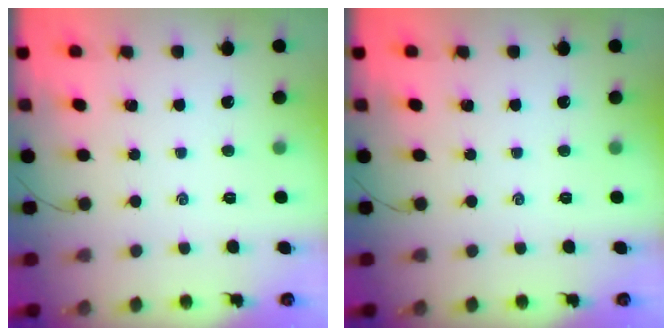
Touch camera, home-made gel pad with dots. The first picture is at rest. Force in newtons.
{"total": 0.0}